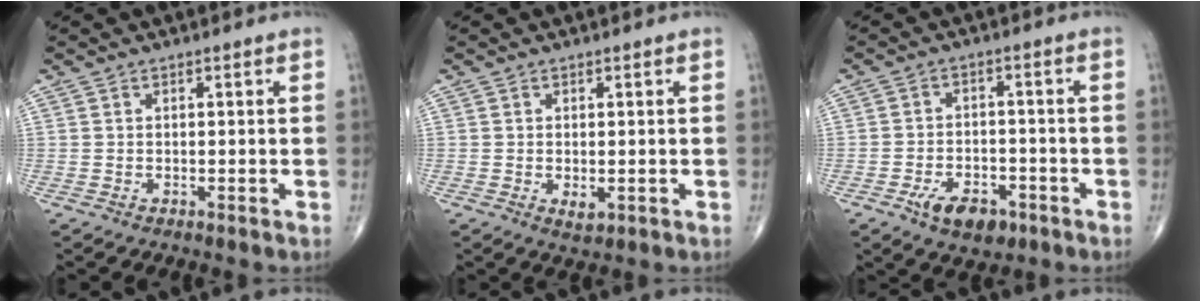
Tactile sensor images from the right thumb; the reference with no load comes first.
{"total": 1.9, "force": [-0.3, 1.0, 1.5], "torque": [-0.021, -0.003, 0.001]}
{"total": 7.6, "force": [-4.1, 4.4, 4.7], "torque": [-0.063, 0.019, -0.063]}